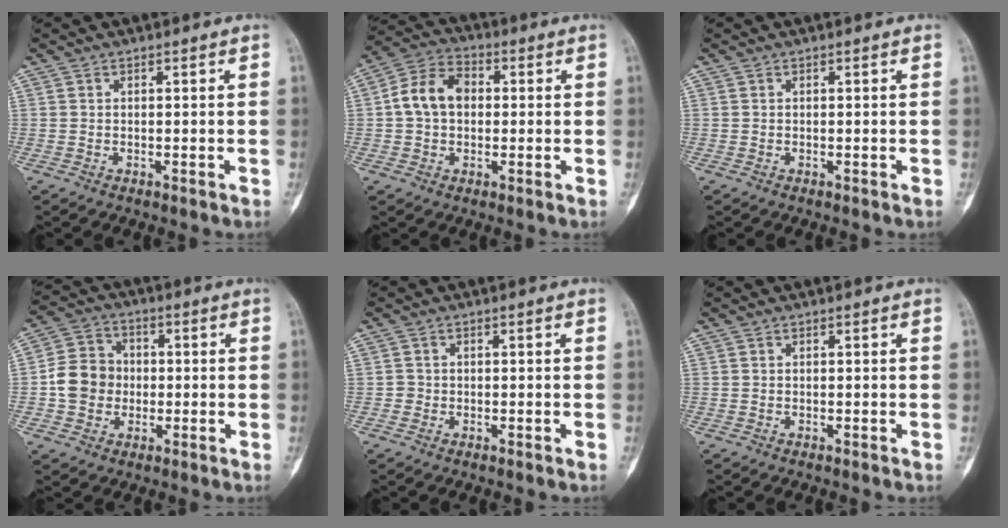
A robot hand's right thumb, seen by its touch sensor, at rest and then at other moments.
{"total": 9.3, "force": [0.6, 6.9, 6.3], "torque": [-0.109, 0.028, 0.003]}
{"total": 0.0}
{"total": 8.9, "force": [-0.9, 7.9, 4.0], "torque": [-0.049, 0.021, -0.024]}
{"total": 1.1, "force": [-0.3, 1.0, 0.1], "torque": [0.006, 0.006, -0.008]}
{"total": 0.0}